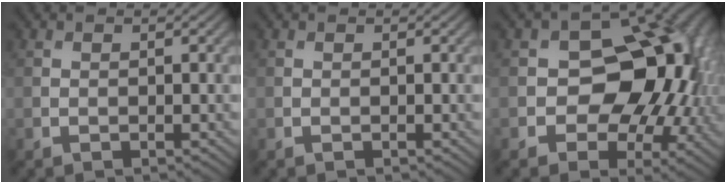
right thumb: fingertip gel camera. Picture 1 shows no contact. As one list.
[{"total": 0.0}, {"total": 13.8, "force": [-0.1, 9.8, 9.7], "torque": [-0.121, -0.004, -0.010]}]